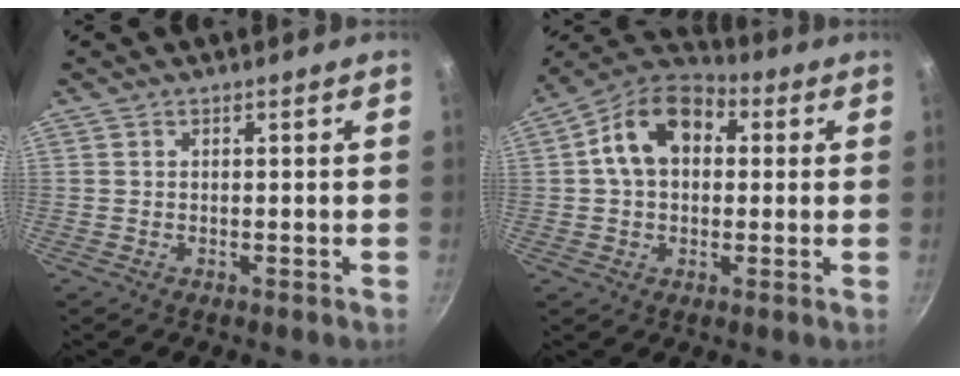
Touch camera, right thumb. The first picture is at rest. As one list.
[{"total": 13.5, "force": [2.5, 9.5, 9.3], "torque": [-0.127, 0.029, 0.021]}]